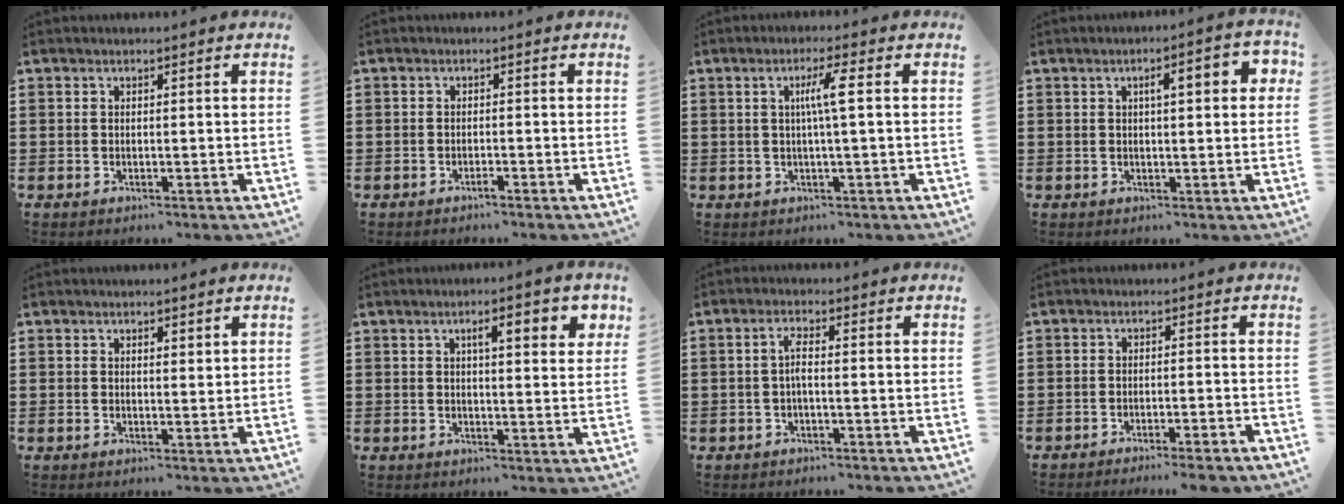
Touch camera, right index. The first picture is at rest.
{"total": 1.4, "force": [-1.4, 0.2, 0.3], "torque": [-0.010, 0.001, -0.027]}
{"total": 4.2, "force": [0.6, -0.2, 4.2], "torque": [-0.079, -0.001, 0.003]}
{"total": 4.3, "force": [1.1, 1.1, 4.1], "torque": [-0.062, 0.004, 0.010]}
{"total": 1.2, "force": [1.0, 0.5, 0.4], "torque": [-0.007, 0.005, 0.019]}
{"total": 4.6, "force": [1.9, 1.2, 4.0], "torque": [-0.068, 0.001, 0.025]}
{"total": 2.2, "force": [-0.5, 0.4, 2.1], "torque": [-0.049, 0.000, -0.013]}
{"total": 2.5, "force": [-2.3, -0.3, 0.9], "torque": [-0.016, 0.001, -0.047]}